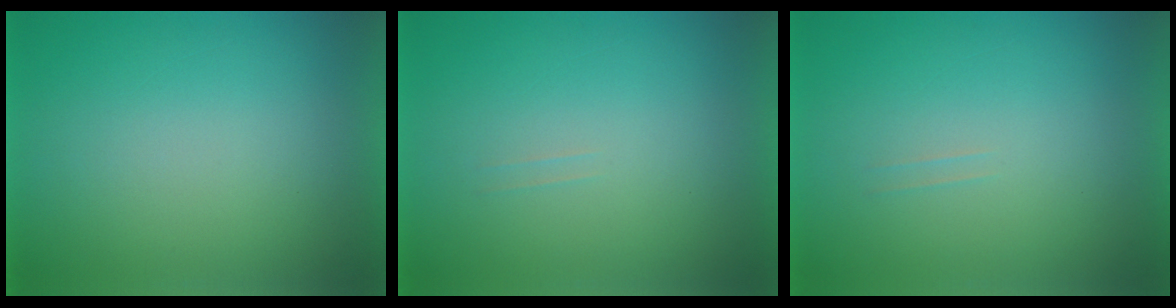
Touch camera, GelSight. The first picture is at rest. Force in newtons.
{"total": 1.2}
{"total": 1.0}